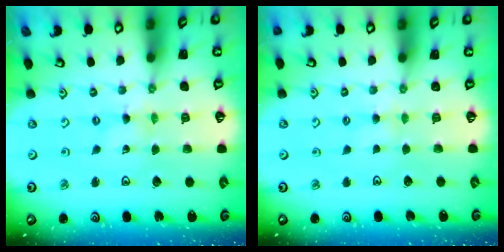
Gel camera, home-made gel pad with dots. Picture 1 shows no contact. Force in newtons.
{"total": 2.6, "press": 2.5, "slide": 0.5}